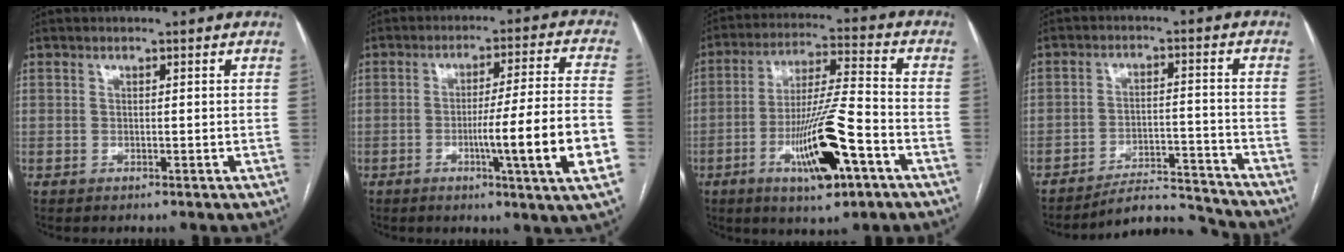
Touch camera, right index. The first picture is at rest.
{"total": 14.3, "force": [-4.0, -1.4, 13.6], "torque": [-0.210, -0.013, -0.066]}
{"total": 14.0, "force": [-5.9, 1.7, 12.5], "torque": [-0.232, -0.007, -0.097]}
{"total": 8.7, "force": [-8.7, 0.1, -0.6], "torque": [0.012, 0.026, -0.137]}